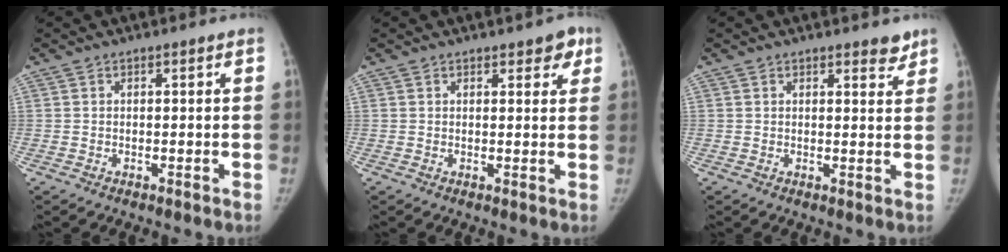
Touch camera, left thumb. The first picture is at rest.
{"total": 3.6, "force": [2.2, 1.8, 2.2], "torque": [0.001, -0.007, 0.023]}
{"total": 2.6, "force": [2.2, 0.9, 1.0], "torque": [0.003, -0.016, 0.026]}